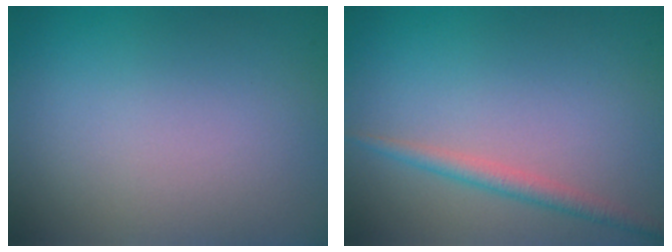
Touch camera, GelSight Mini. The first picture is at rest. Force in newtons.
{"total": 1.8, "press": 1.8, "slide": 0.1}